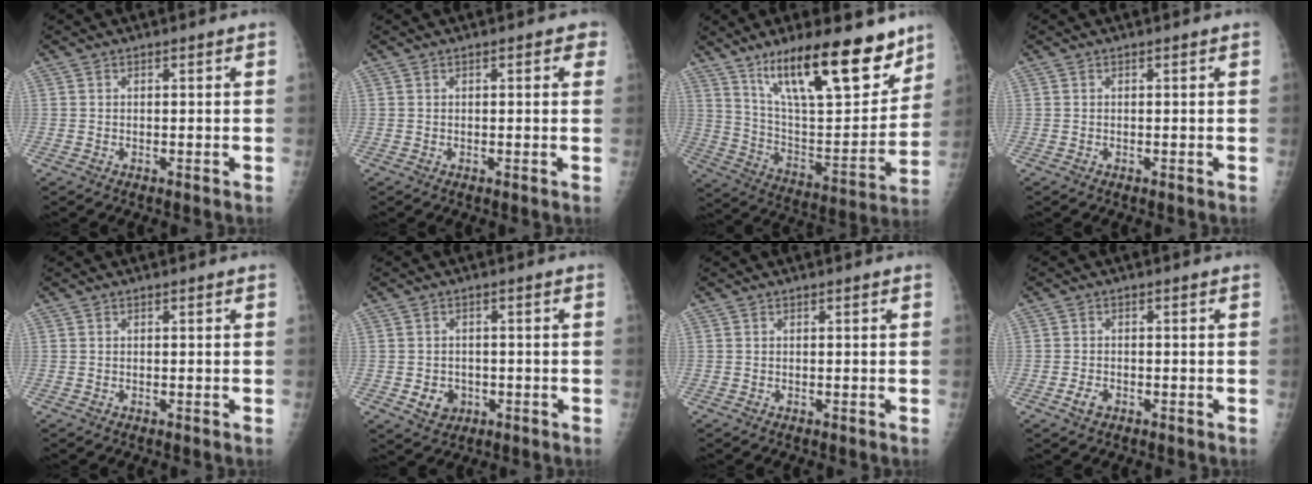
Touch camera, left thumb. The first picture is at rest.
{"total": 2.2, "force": [0.9, 1.2, 1.6], "torque": [-0.003, 0.001, 0.006]}
{"total": 24.2, "force": [15.8, 7.4, 16.8], "torque": [-0.228, -0.070, 0.267]}
{"total": 0.0}
{"total": 0.0}
{"total": 4.3, "force": [-1.1, 3.8, 1.9], "torque": [-0.012, 0.004, -0.009]}
{"total": 0.0}
{"total": 2.3, "force": [-1.2, 1.5, 1.3], "torque": [-0.024, 0.003, -0.021]}